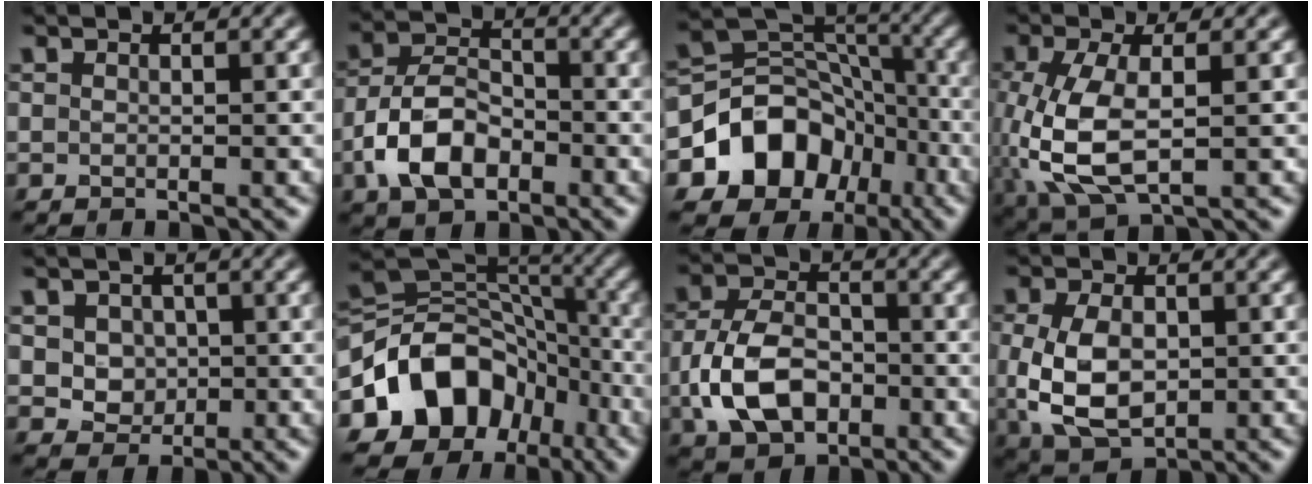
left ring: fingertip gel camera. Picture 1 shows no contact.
{"total": 6.3, "force": [-2.8, 3.9, 4.2], "torque": [-0.080, 0.003, -0.058]}
{"total": 9.5, "force": [-3.8, 7.4, 4.5], "torque": [-0.062, 0.001, -0.073]}
{"total": 7.2, "force": [-1.0, 3.4, 6.3], "torque": [-0.153, -0.006, -0.015]}
{"total": 3.2, "force": [0.5, 2.8, 1.5], "torque": [-0.025, -0.001, 0.012]}
{"total": 11.2, "force": [-4.9, 8.5, 5.5], "torque": [-0.088, 0.012, -0.097]}
{"total": 7.0, "force": [-1.8, 4.7, 4.8], "torque": [-0.103, 0.000, -0.039]}
{"total": 6.9, "force": [-0.4, 4.5, 5.2], "torque": [-0.117, -0.008, -0.003]}